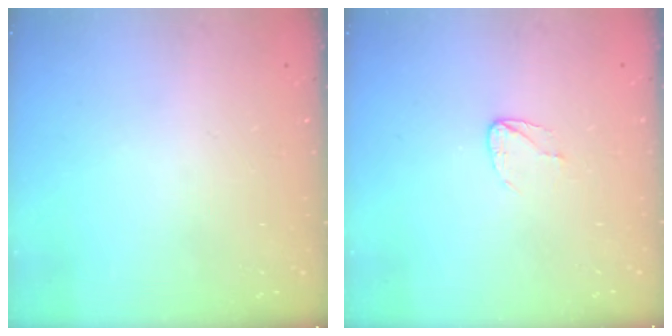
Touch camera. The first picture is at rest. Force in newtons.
{"total": 3.6, "press": 3.6, "slide": 0.3}